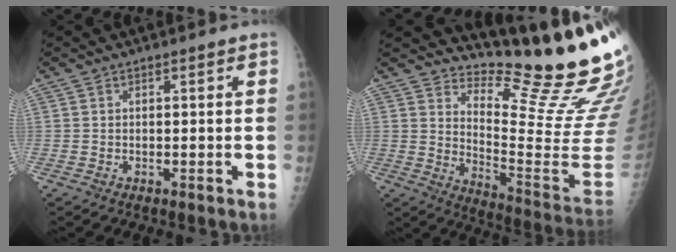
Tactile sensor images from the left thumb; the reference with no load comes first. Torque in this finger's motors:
{"motor_torque": [0.62, 0.21, 1.00, -1.78, 0.08]}